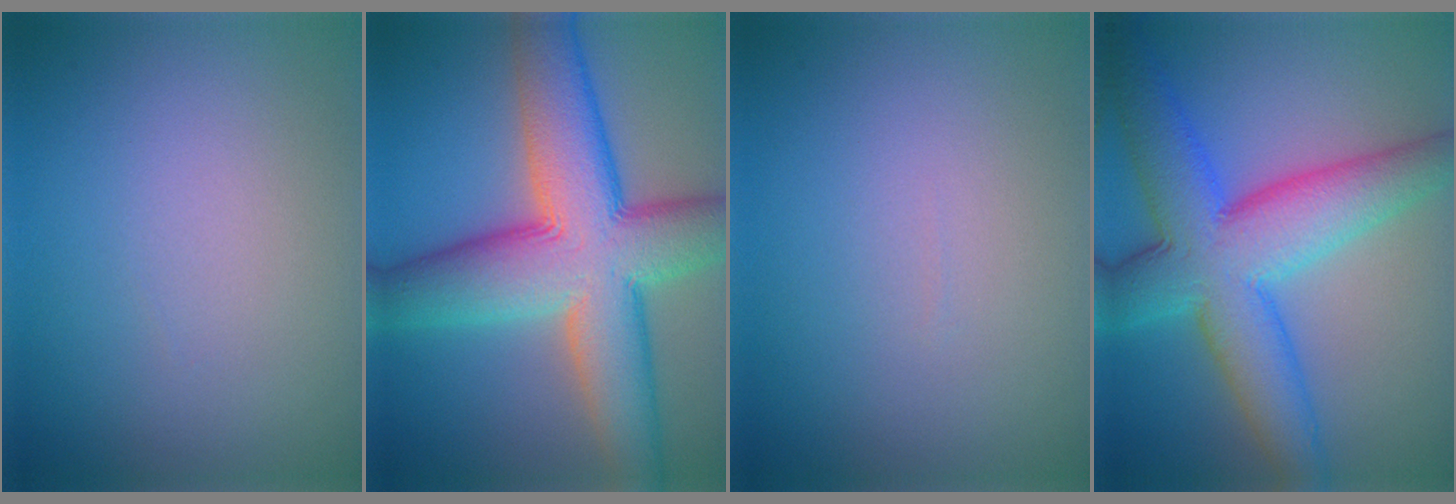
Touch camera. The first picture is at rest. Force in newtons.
{"total": 12.1, "press": 12.1, "slide": 0.5}
{"total": 0.0}
{"total": 9.7, "press": 9.7, "slide": 0.2}